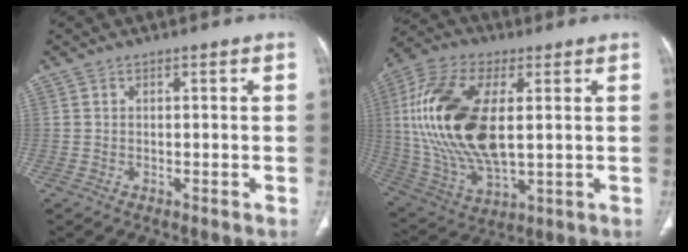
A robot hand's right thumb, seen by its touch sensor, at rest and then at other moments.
{"total": 22.5, "force": [2.9, 11.3, 19.3], "torque": [-0.405, -0.010, 0.057]}